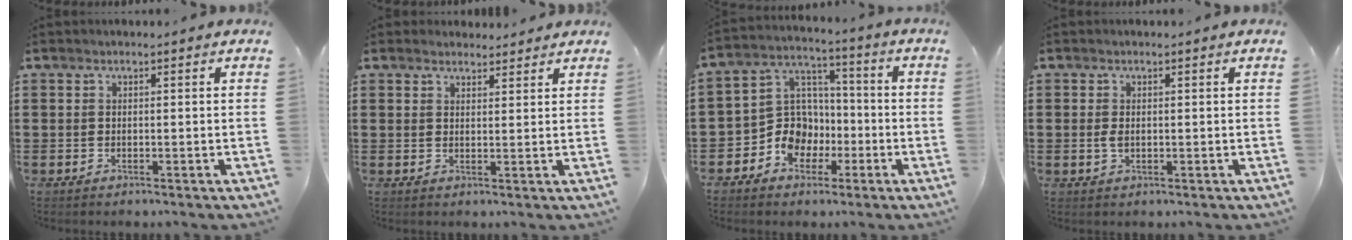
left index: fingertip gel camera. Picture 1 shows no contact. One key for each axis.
{"total": 2.5, "fx": 2.4, "fy": 0.7, "fz": 0.1, "tx": -0.008, "ty": 0.001, "tz": 0.047}
{"total": 9.1, "fx": -3.3, "fy": 7.9, "fz": 3.0, "tx": -0.095, "ty": 0.015, "tz": -0.062}
{"total": 1.6, "fx": 0.1, "fy": 0.8, "fz": 1.3, "tx": -0.035, "ty": -0.001, "tz": -0.001}